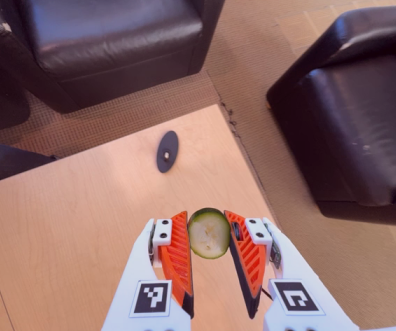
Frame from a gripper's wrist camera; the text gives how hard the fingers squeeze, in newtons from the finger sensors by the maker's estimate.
{"total": 9.4, "left": 9.5, "right": 9.2}